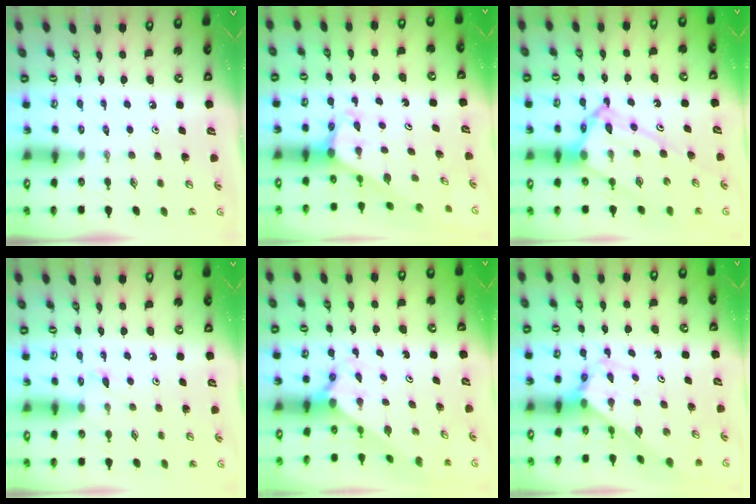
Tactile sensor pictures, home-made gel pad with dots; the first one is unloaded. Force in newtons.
{"total": 2.2, "press": 2.2, "slide": 0.1}
{"total": 14.0, "press": 14.0, "slide": 1.5}
{"total": 6.4, "press": 6.3, "slide": 0.6}
{"total": 1.2, "press": 1.2, "slide": 0.1}
{"total": 2.8, "press": 2.8, "slide": 0.2}